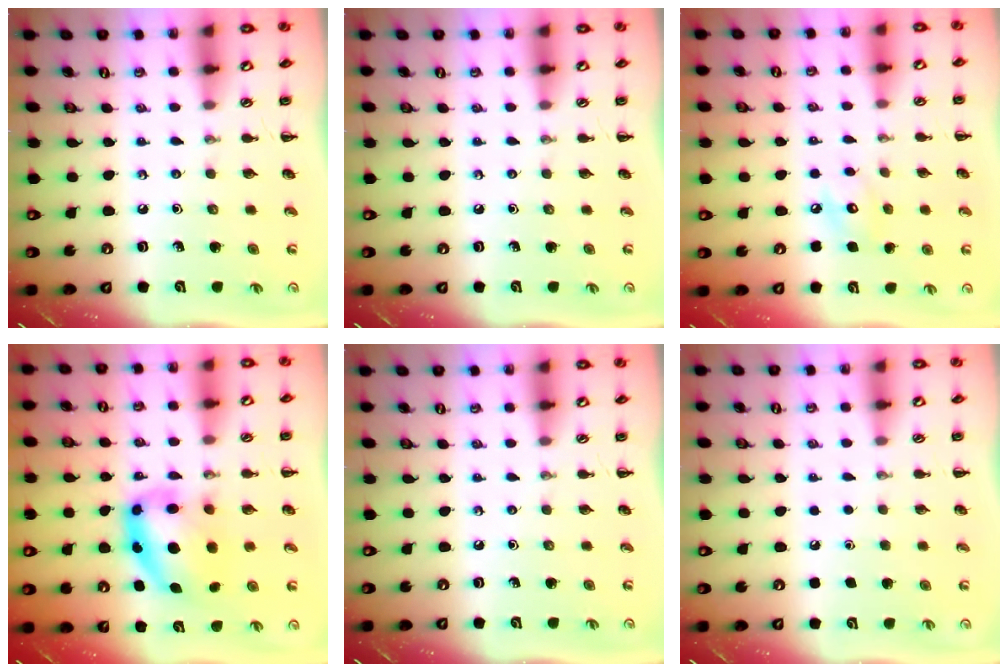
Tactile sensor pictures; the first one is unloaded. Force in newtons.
{"total": 0.0}
{"total": 6.7, "press": 6.6, "slide": 1.1}
{"total": 9.8, "press": 9.5, "slide": 2.5}
{"total": 0.0}
{"total": 1.8, "press": 1.8, "slide": 0.1}